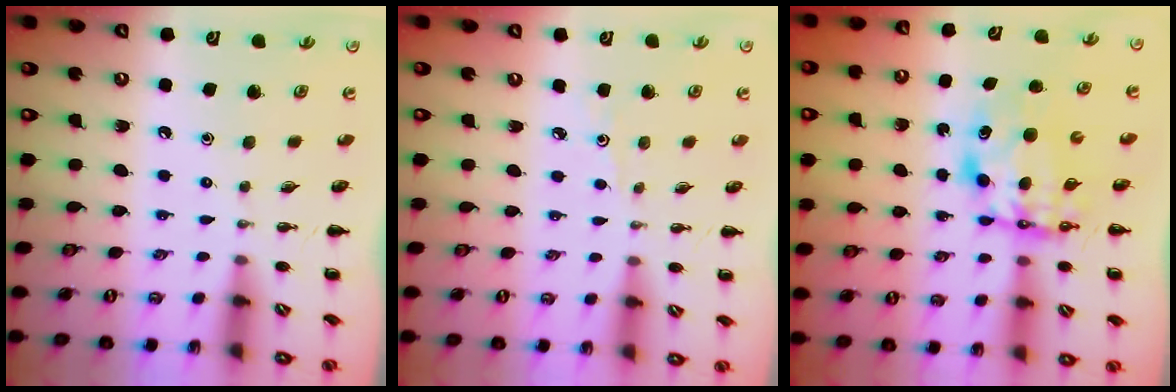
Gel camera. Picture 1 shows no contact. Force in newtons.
{"total": 2.5, "press": 2.4, "slide": 0.8}
{"total": 7.6, "press": 7.4, "slide": 1.4}